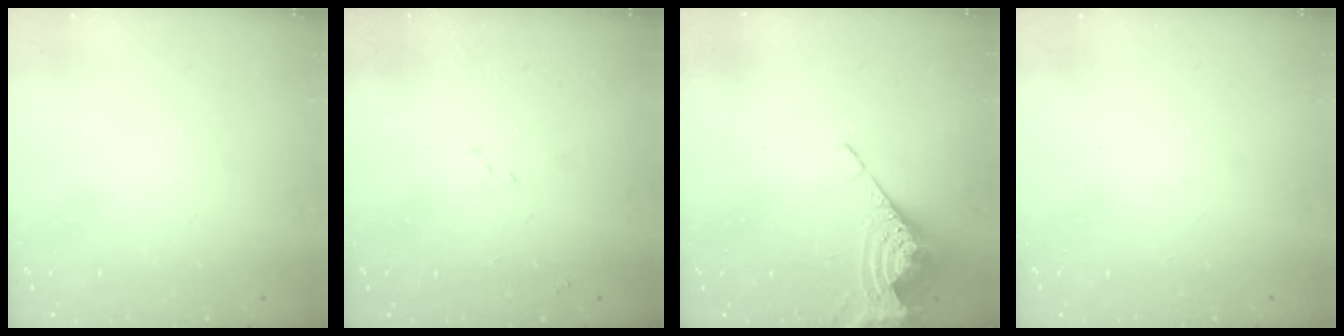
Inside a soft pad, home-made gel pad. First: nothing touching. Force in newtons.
{"total": 6.9, "press": 6.9, "slide": 0.8}
{"total": 8.0, "press": 8.0, "slide": 0.8}
{"total": 1.0, "press": 0.9, "slide": 0.1}